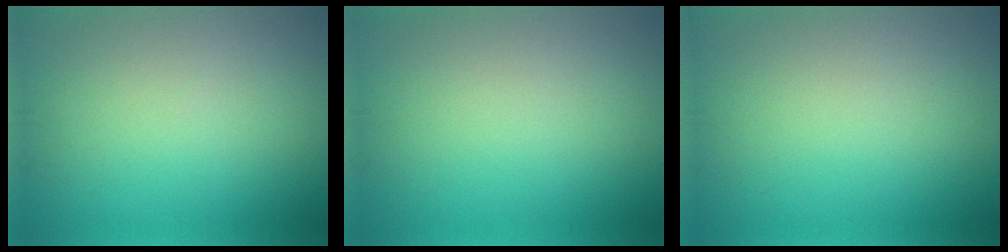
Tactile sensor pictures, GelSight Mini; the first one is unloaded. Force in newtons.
{"total": 0.0}
{"total": 0.0}